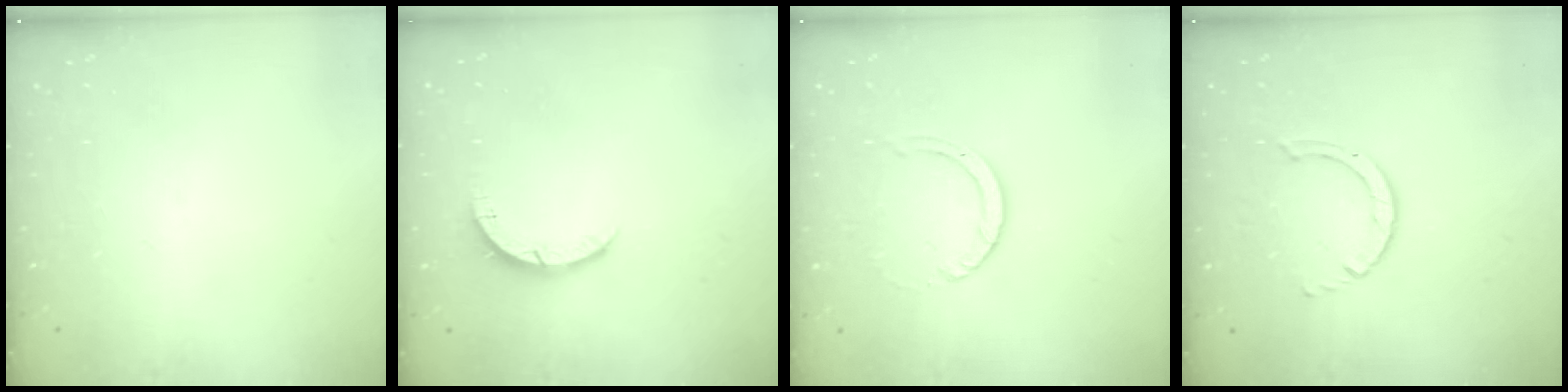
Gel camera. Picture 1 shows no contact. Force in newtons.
{"total": 4.0, "press": 4.0, "slide": 0.3}
{"total": 3.1, "press": 3.1, "slide": 0.3}
{"total": 1.4, "press": 1.4, "slide": 0.2}